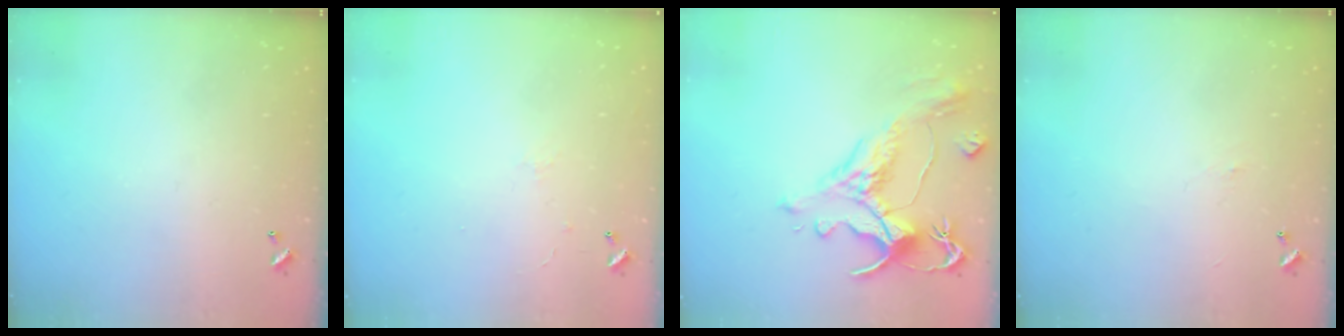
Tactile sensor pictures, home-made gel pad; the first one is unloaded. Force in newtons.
{"total": 0.9, "press": 0.7, "slide": 0.5}
{"total": 1.8, "press": 0.9, "slide": 1.5}
{"total": 1.8, "press": 1.7, "slide": 0.6}